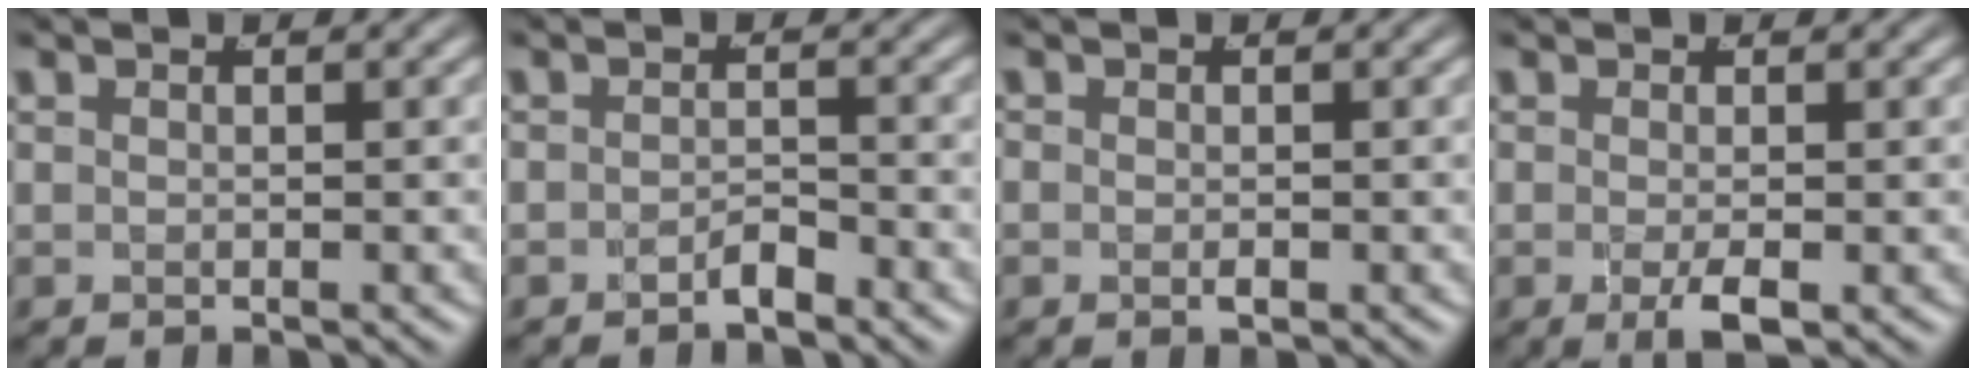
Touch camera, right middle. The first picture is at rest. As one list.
[{"total": 1.6, "force": [-1.5, 0.1, 0.6], "torque": [-0.005, -0.002, -0.027]}, {"total": 1.1, "force": [-0.4, 0.9, 0.7], "torque": [-0.019, -0.006, -0.005]}, {"total": 2.2, "force": [-1.0, 0.3, 2.0], "torque": [-0.035, -0.011, -0.013]}]